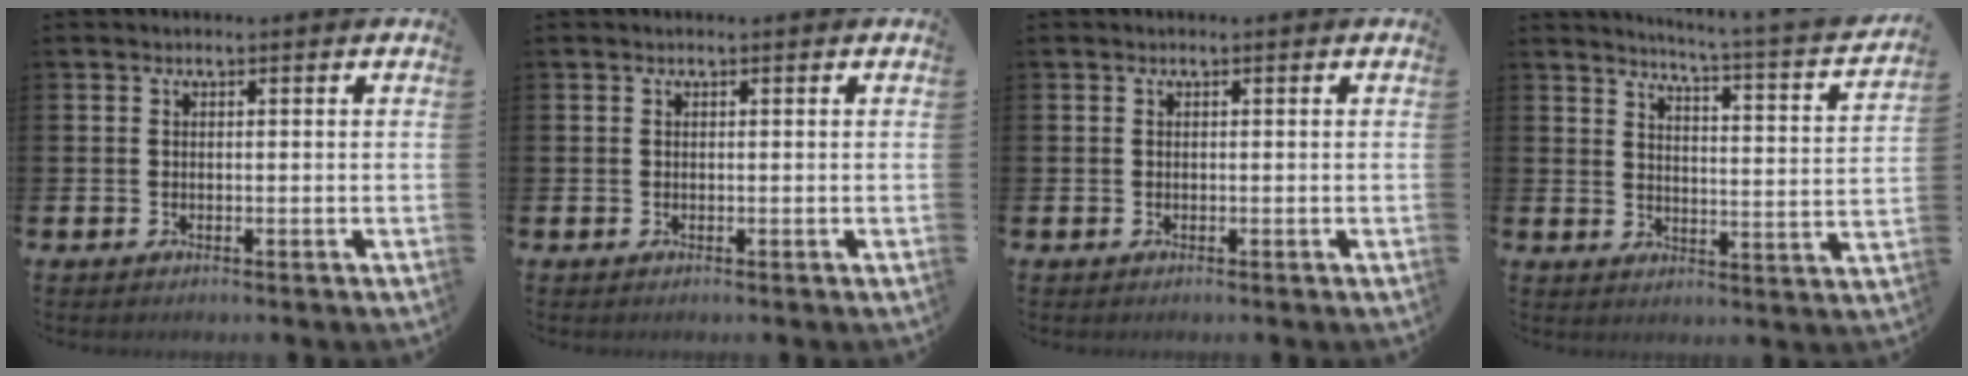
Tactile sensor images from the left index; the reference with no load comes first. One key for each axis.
{"total": 0.0}
{"total": 0.0}
{"total": 4.1, "fx": 3.7, "fy": -0.7, "fz": 1.7, "tx": -0.038, "ty": -0.047, "tz": 0.050}